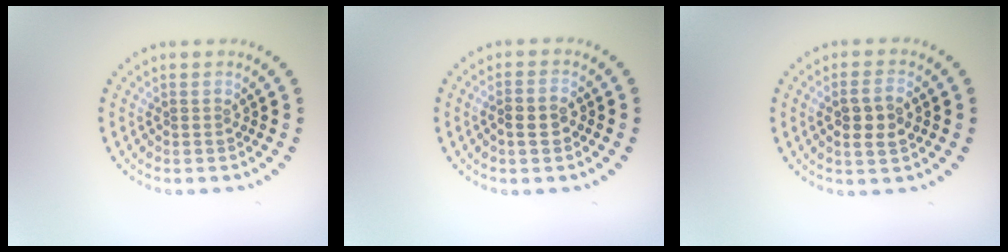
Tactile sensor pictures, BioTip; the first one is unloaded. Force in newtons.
{"total": 1.7, "press": 1.5, "slide": 0.6}
{"total": 2.9, "press": 2.8, "slide": 0.5}